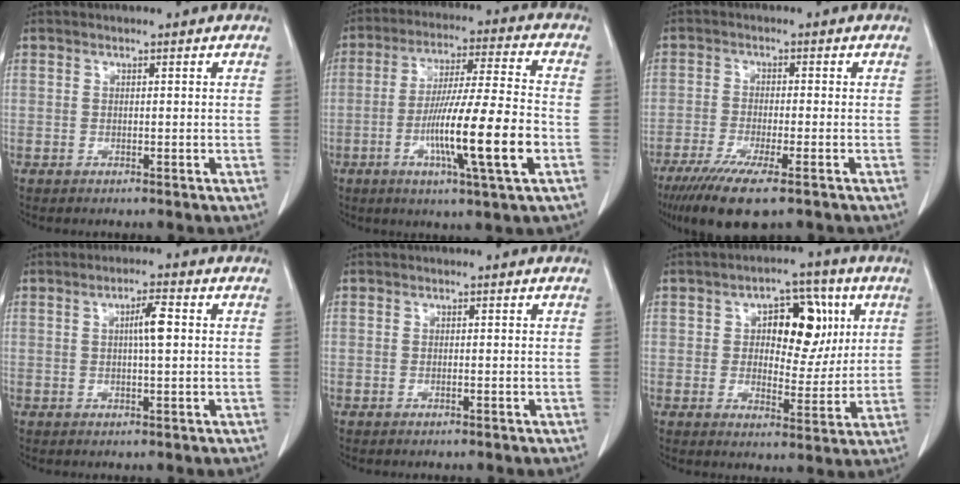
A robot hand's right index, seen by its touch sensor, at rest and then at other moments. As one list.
[{"total": 15.1, "force": [-4.5, 0.0, 14.4], "torque": [-0.258, -0.010, -0.079]}, {"total": 9.6, "force": [-6.4, 1.1, 7.0], "torque": [-0.119, -0.024, -0.102]}, {"total": 3.8, "force": [0.5, 0.3, 3.7], "torque": [-0.064, 0.003, 0.008]}, {"total": 0.0}, {"total": 10.5, "force": [3.0, 5.6, 8.4], "torque": [-0.110, 0.023, 0.047]}]